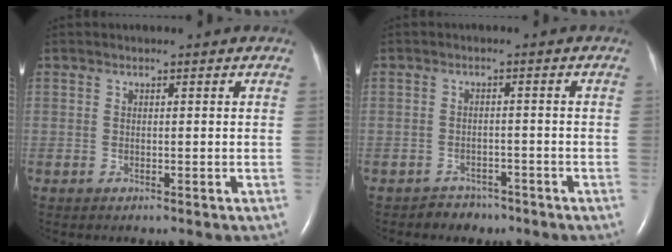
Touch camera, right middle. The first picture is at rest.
{"total": 3.0, "force": [-2.3, 1.7, -0.4], "torque": [-0.001, 0.007, -0.034]}